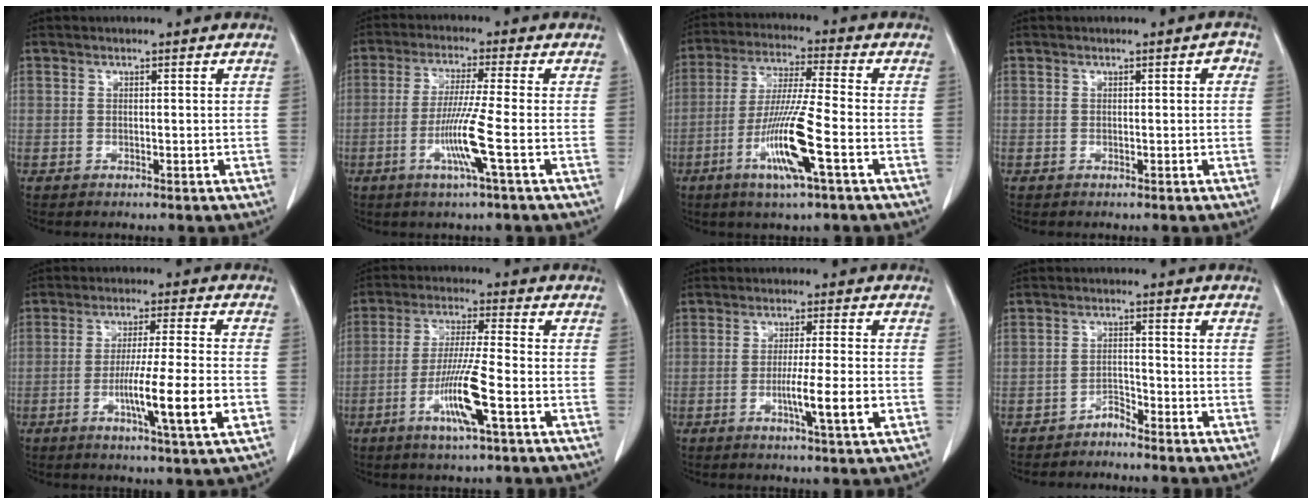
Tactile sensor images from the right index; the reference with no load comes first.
{"total": 7.8, "force": [-2.4, -1.3, 7.3], "torque": [-0.144, -0.015, -0.051]}
{"total": 12.0, "force": [-4.4, -0.2, 11.1], "torque": [-0.222, -0.017, -0.087]}
{"total": 1.1, "force": [0.1, 0.5, 0.9], "torque": [-0.007, 0.005, 0.000]}
{"total": 11.2, "force": [-3.3, -0.6, 10.7], "torque": [-0.184, -0.016, -0.059]}
{"total": 9.4, "force": [-3.5, -0.2, 8.8], "torque": [-0.171, -0.013, -0.069]}
{"total": 6.9, "force": [-1.9, -0.5, 6.6], "torque": [-0.108, -0.013, -0.032]}
{"total": 2.0, "force": [-2.0, 0.3, 0.2], "torque": [0.005, -0.001, -0.034]}